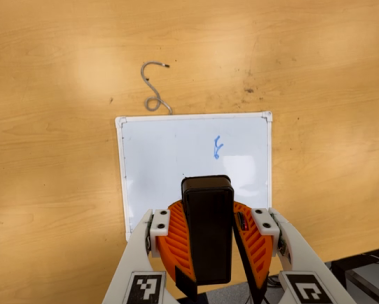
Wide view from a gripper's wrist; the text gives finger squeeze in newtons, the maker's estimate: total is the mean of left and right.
{"total": 10.2, "left": 10.2, "right": 10.2}